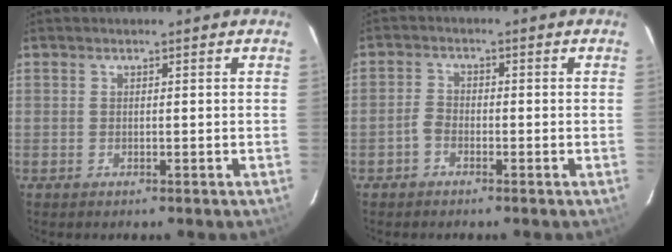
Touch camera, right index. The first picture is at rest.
{"total": 2.2, "force": [-1.5, 1.3, 0.9], "torque": [-0.019, 0.008, -0.029]}